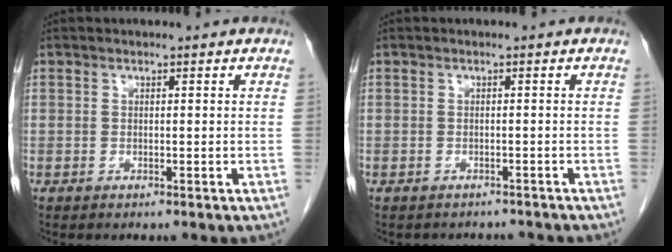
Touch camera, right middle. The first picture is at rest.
{"total": 4.2, "force": [-3.8, 1.8, 0.2], "torque": [-0.002, 0.005, -0.046]}